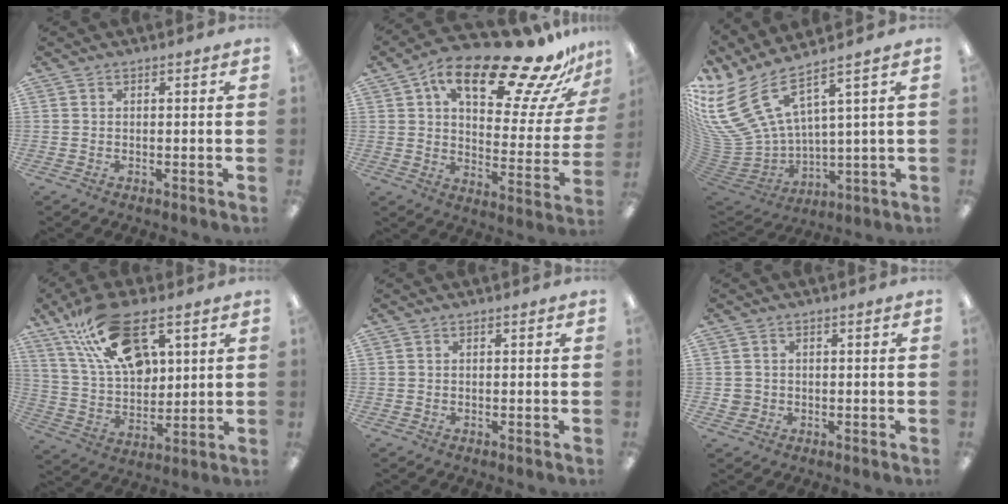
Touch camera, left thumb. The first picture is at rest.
{"total": 23.8, "force": [15.1, 8.5, 16.3], "torque": [-0.234, -0.099, 0.238]}
{"total": 16.9, "force": [8.8, 9.0, 11.3], "torque": [-0.267, -0.058, 0.164]}
{"total": 20.3, "force": [11.0, 10.5, 13.5], "torque": [-0.236, -0.031, 0.197]}
{"total": 0.0}
{"total": 2.6, "force": [-0.4, 2.5, 0.4], "torque": [-0.002, -0.001, -0.009]}